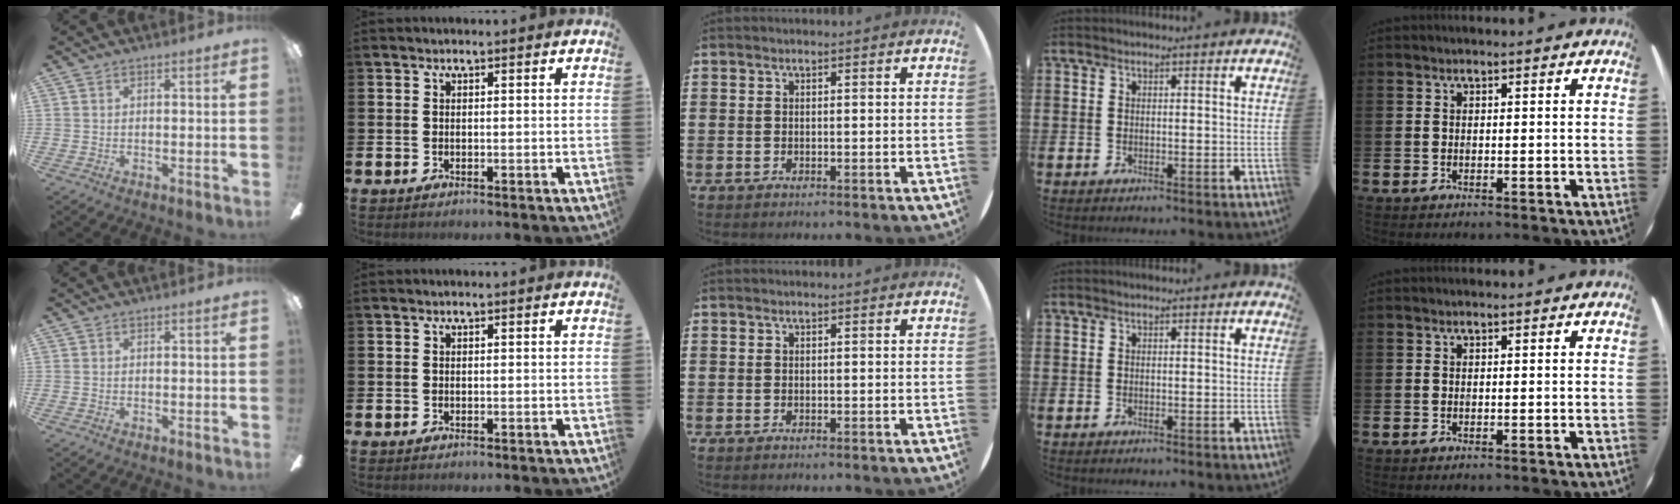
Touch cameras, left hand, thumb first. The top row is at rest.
{}